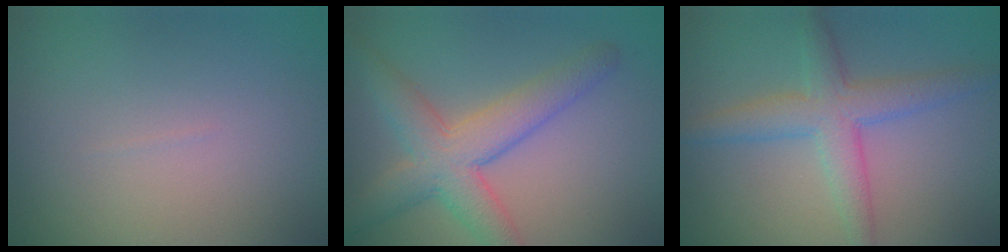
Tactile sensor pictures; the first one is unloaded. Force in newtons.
{"total": 5.7, "press": 5.7, "slide": 0.1}
{"total": 4.4, "press": 4.4, "slide": 0.2}